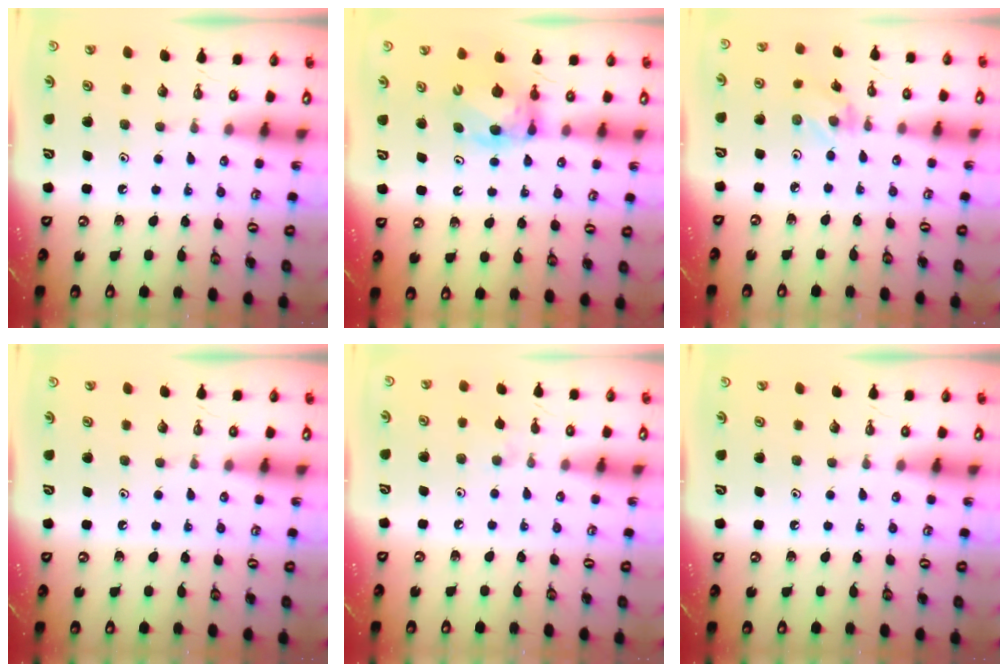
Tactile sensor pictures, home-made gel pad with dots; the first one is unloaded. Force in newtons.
{"total": 6.7, "press": 6.7, "slide": 0.3}
{"total": 1.2, "press": 1.2, "slide": 0.2}
{"total": 0.0}
{"total": 3.5, "press": 3.5, "slide": 0.5}
{"total": 0.0}